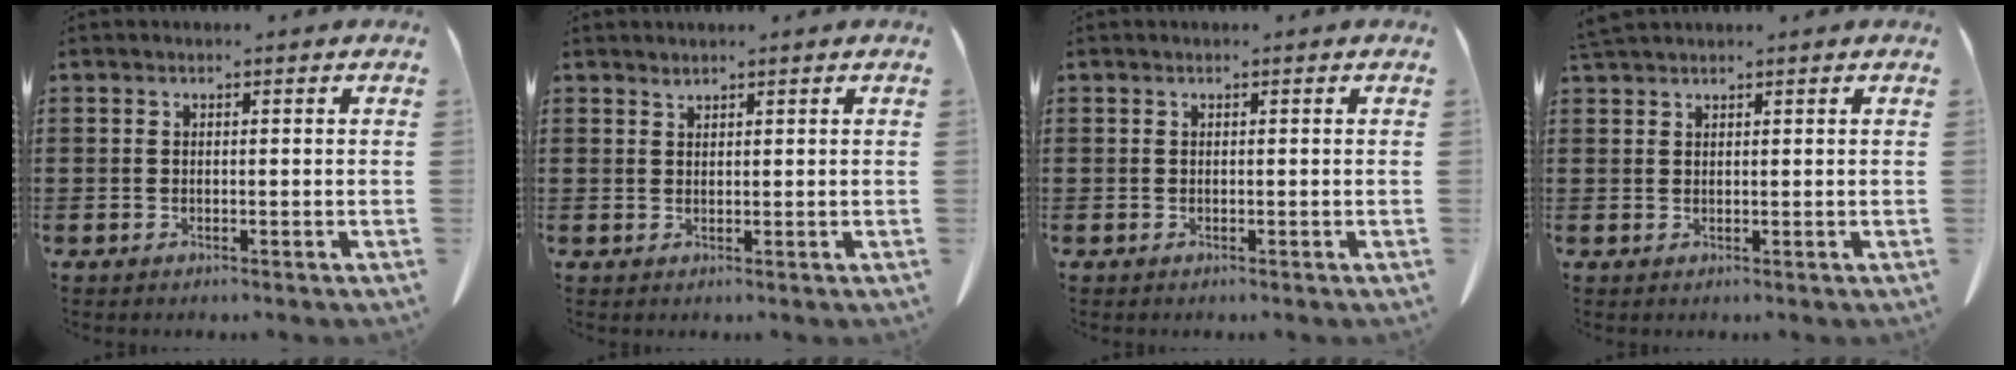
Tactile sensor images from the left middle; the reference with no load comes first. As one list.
[{"total": 1.0, "force": [1.0, -0.1, 0.1], "torque": [-0.005, -0.005, 0.021]}, {"total": 0.0}, {"total": 1.7, "force": [1.6, 0.0, 0.6], "torque": [-0.016, -0.002, 0.032]}]